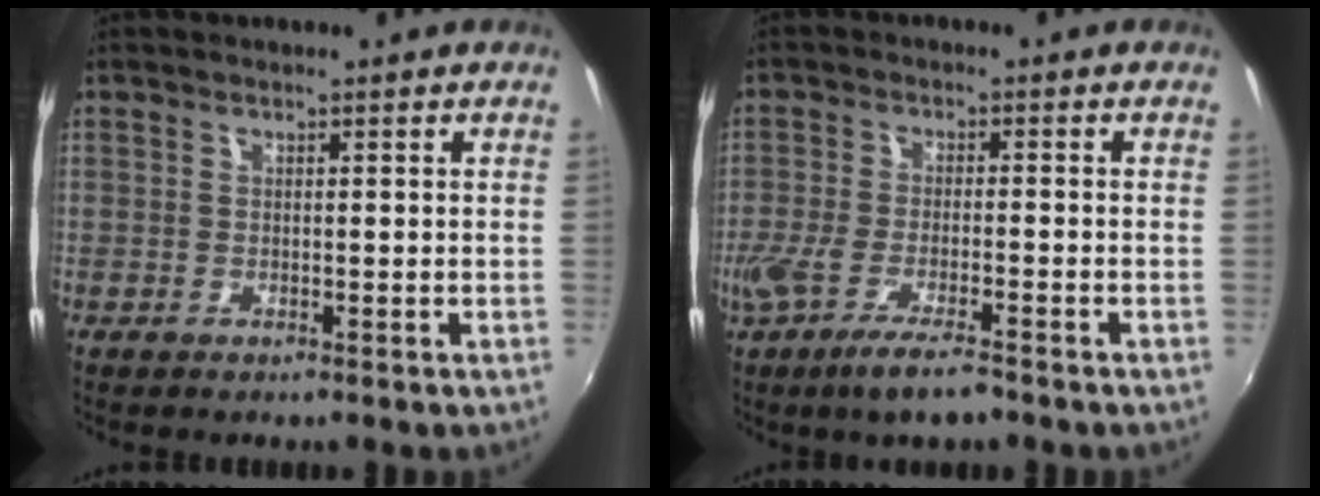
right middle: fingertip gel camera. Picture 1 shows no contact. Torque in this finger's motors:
{"motor_torque": [0.23, -0.22, 0.28, 0.13]}